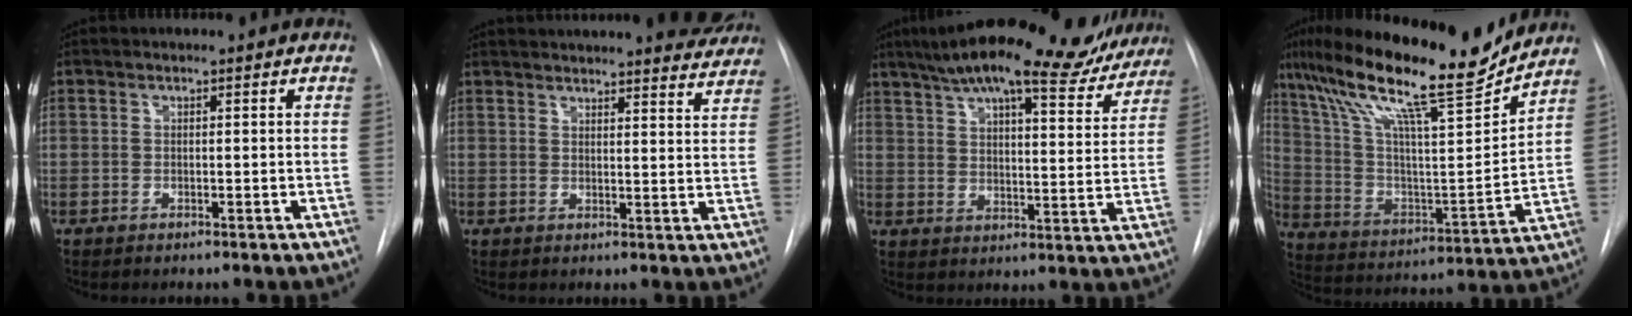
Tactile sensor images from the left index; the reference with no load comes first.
{"total": 16.9, "force": [15.9, 2.0, 5.4], "torque": [-0.070, -0.010, 0.189]}
{"total": 24.1, "force": [20.0, 5.9, 12.1], "torque": [-0.198, 0.020, 0.264]}
{"total": 22.6, "force": [18.3, 1.8, 13.1], "torque": [-0.245, -0.002, 0.308]}